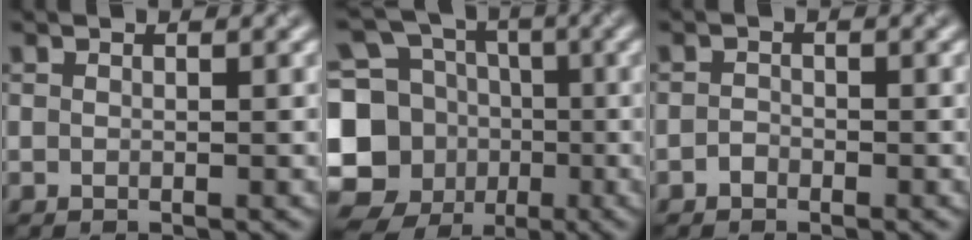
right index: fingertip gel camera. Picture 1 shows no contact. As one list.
[{"total": 12.0, "force": [-3.4, 10.5, 4.7], "torque": [-0.115, -0.010, -0.061]}, {"total": 0.8, "force": [-0.6, 0.5, 0.2], "torque": [-0.003, 0.001, -0.013]}]